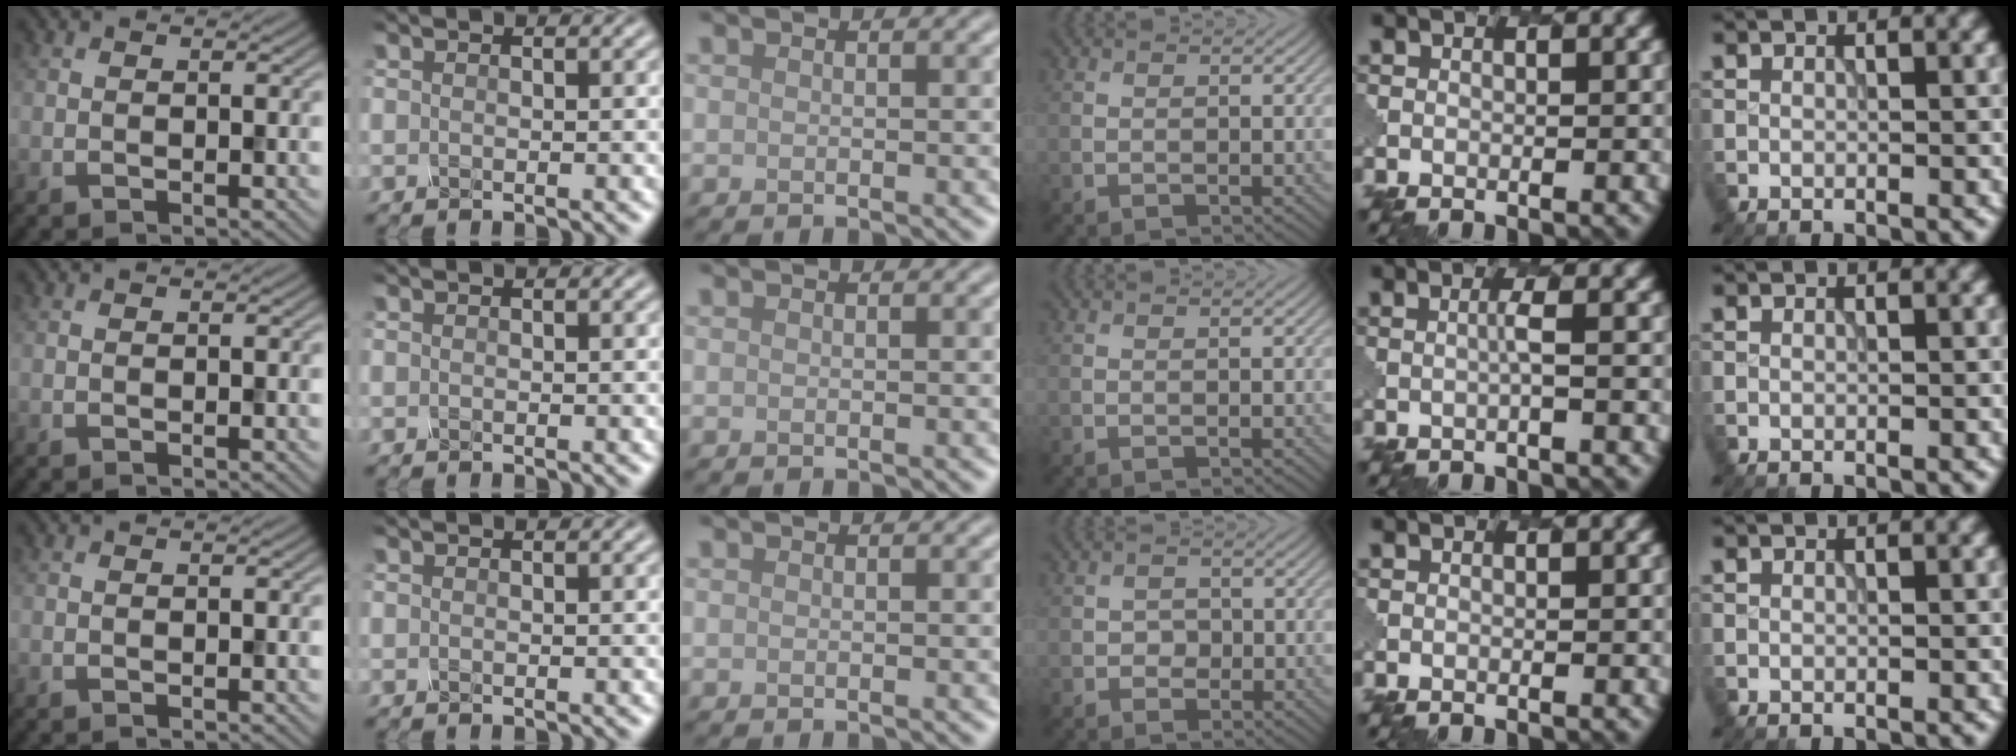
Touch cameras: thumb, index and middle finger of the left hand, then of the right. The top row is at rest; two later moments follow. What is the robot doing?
{"motion": "screw", "object": "spray bottle"}